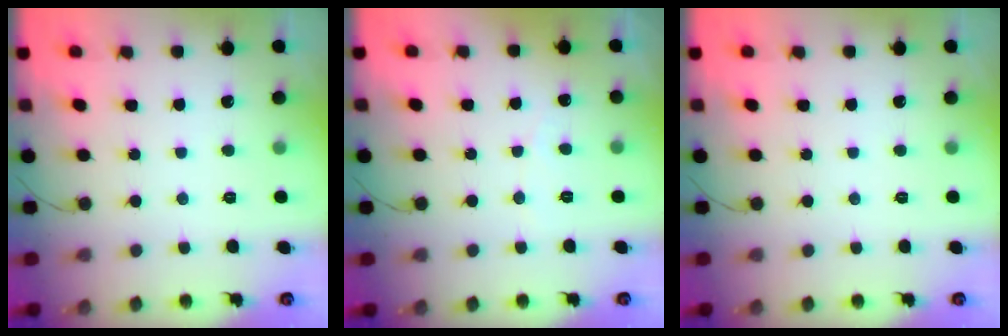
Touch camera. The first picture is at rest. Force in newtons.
{"total": 2.6, "press": 2.6, "slide": 0.2}
{"total": 0.0}